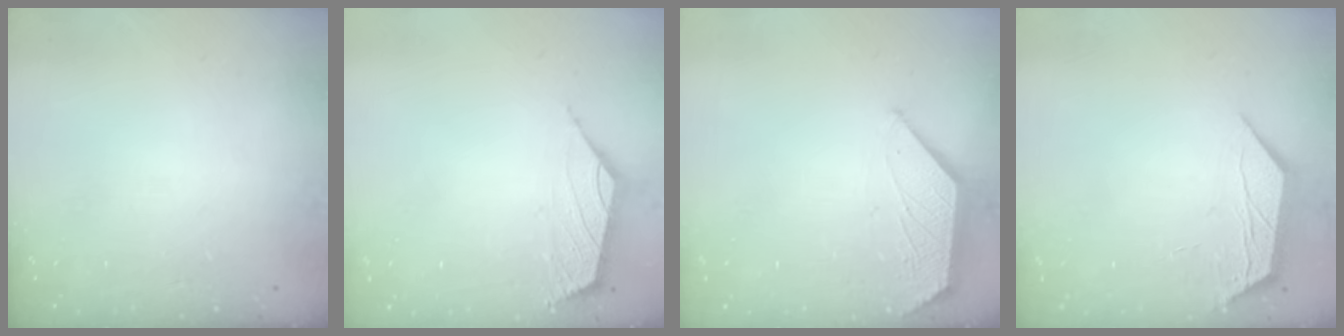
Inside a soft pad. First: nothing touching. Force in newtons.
{"total": 1.7, "press": 1.6, "slide": 0.6}
{"total": 1.2, "press": 1.2, "slide": 0.3}
{"total": 5.9, "press": 5.9, "slide": 0.2}